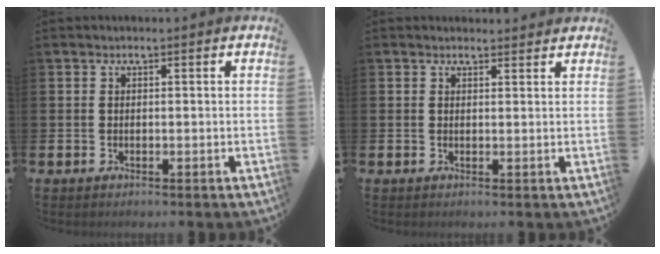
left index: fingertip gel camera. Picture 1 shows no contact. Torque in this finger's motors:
{"motor_torque": [0.72, -1.42, 0.11, -0.03]}